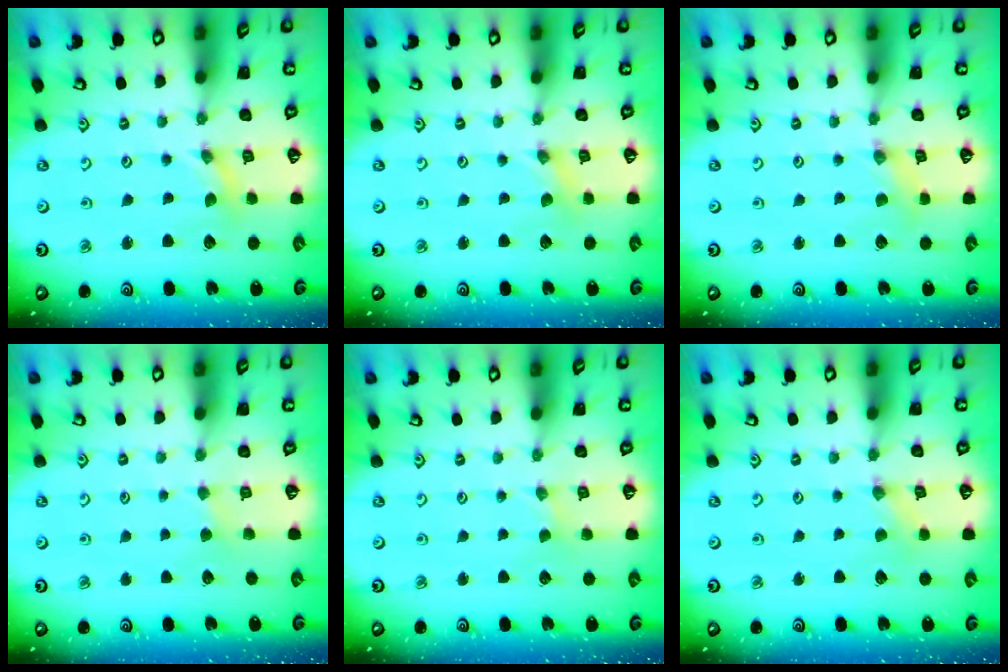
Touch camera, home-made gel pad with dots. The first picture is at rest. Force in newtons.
{"total": 0.0}
{"total": 2.4, "press": 2.4, "slide": 0.3}
{"total": 2.1, "press": 2.1, "slide": 0.4}
{"total": 0.0}
{"total": 0.6, "press": 0.6, "slide": 0.1}